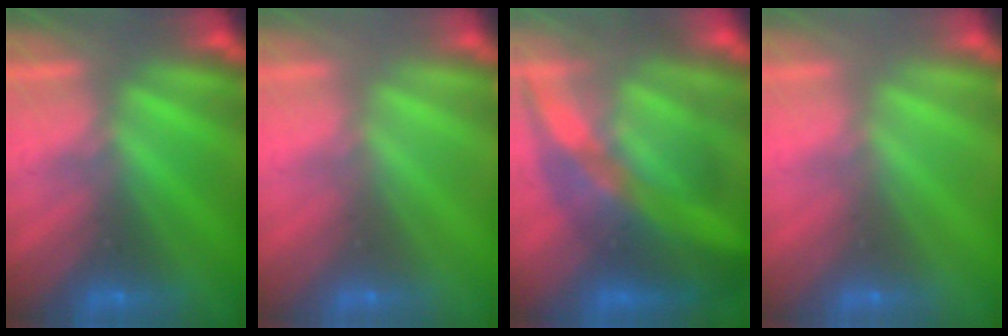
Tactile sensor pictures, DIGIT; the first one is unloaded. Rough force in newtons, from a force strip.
{"total": 3.2}
{"total": 11.2}
{"total": 3.2}